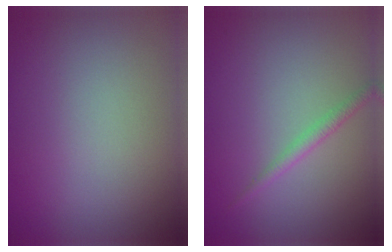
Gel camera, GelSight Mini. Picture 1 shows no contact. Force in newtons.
{"total": 1.3, "press": 1.3, "slide": 0.1}